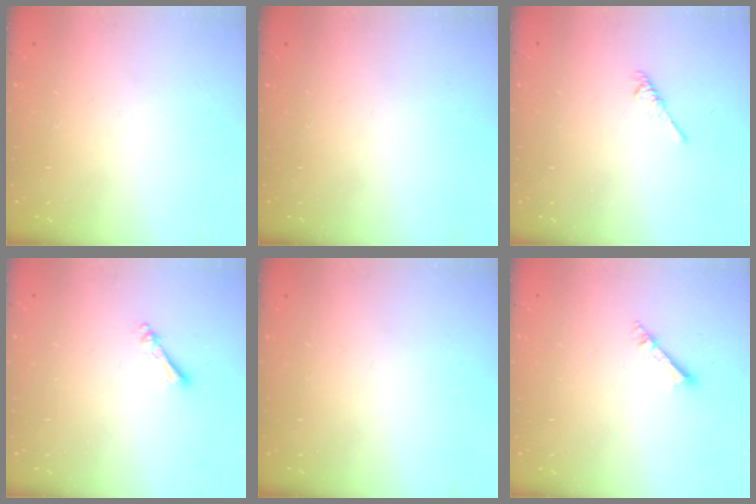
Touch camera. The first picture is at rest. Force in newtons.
{"total": 0.0}
{"total": 1.9, "press": 1.8, "slide": 0.5}
{"total": 2.5, "press": 2.5, "slide": 0.4}
{"total": 0.0}
{"total": 2.6, "press": 2.6, "slide": 0.3}